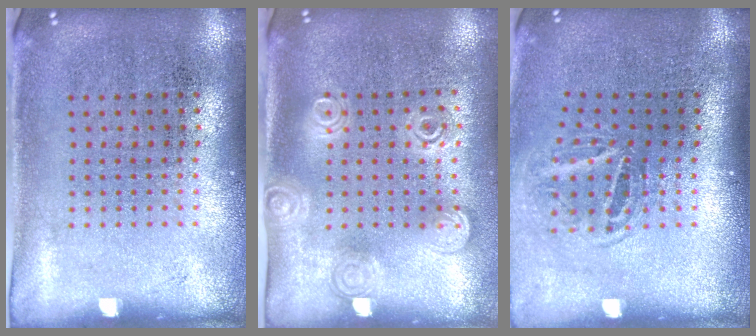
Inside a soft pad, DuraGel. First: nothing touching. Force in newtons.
{"total": 1.7, "press": 1.4, "slide": 1.0}
{"total": 1.7, "press": 1.1, "slide": 1.3}